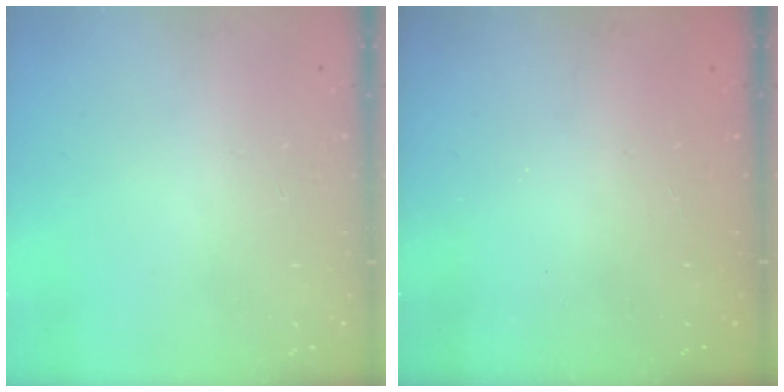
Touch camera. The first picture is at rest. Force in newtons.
{"total": 2.3, "press": 2.2, "slide": 0.8}